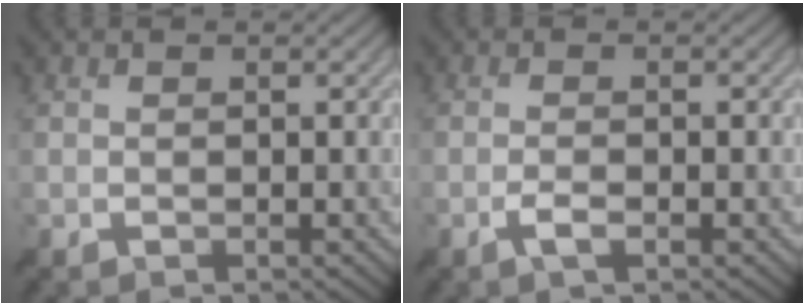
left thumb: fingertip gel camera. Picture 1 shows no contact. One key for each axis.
{"total": 1.8, "fx": -0.9, "fy": 0.4, "fz": 1.5, "tx": -0.026, "ty": 0.005, "tz": -0.020}